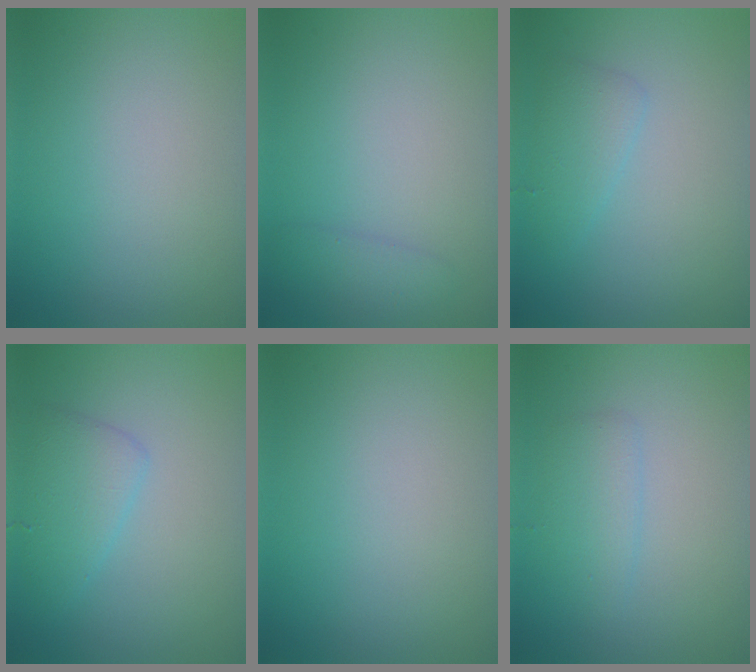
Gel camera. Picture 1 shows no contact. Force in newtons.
{"total": 1.5, "press": 1.5, "slide": 0.1}
{"total": 1.9, "press": 1.9, "slide": 0.0}
{"total": 2.8, "press": 2.8, "slide": 0.3}
{"total": 0.0}
{"total": 1.9, "press": 1.9, "slide": 0.1}